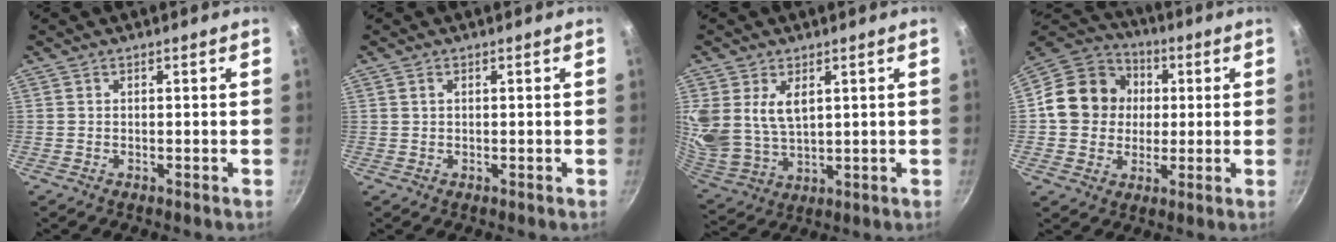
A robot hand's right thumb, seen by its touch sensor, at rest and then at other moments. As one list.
[{"total": 0.7, "force": [0.3, 0.5, 0.5], "torque": [-0.008, 0.002, 0.005]}, {"total": 12.6, "force": [4.6, 8.2, 8.4], "torque": [-0.174, -0.027, 0.103]}, {"total": 14.4, "force": [1.3, 12.9, 6.4], "torque": [-0.083, 0.022, 0.008]}]